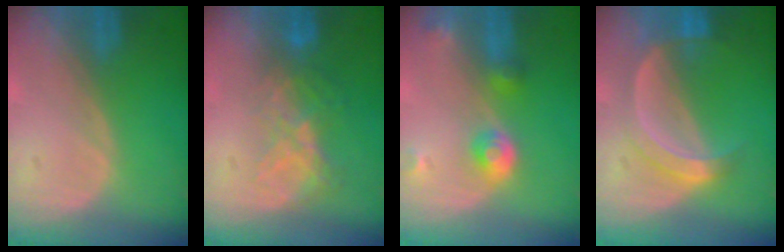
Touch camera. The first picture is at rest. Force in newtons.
{"total": 6.4, "press": 5.6, "slide": 3.1}
{"total": 4.6, "press": 4.2, "slide": 1.9}
{"total": 5.6, "press": 5.3, "slide": 1.7}